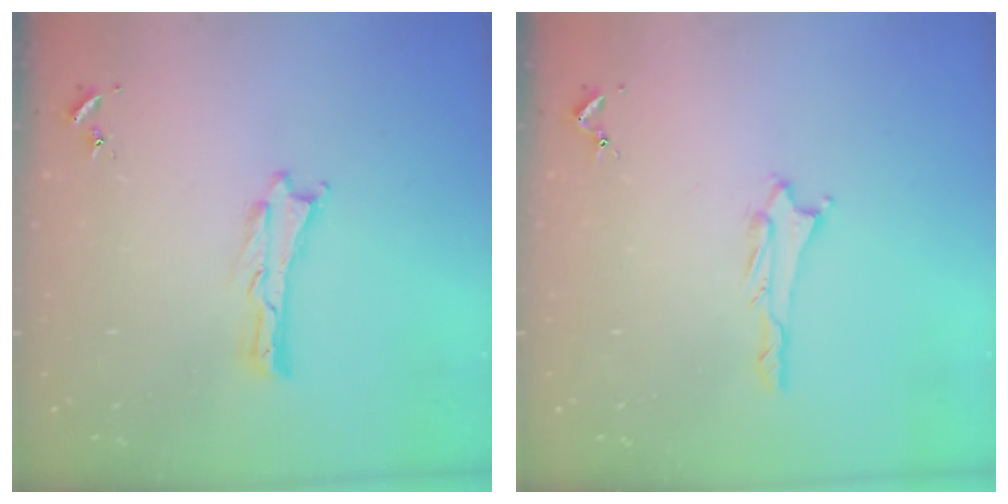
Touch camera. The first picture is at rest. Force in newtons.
{"total": 1.2, "press": 1.2, "slide": 0.1}